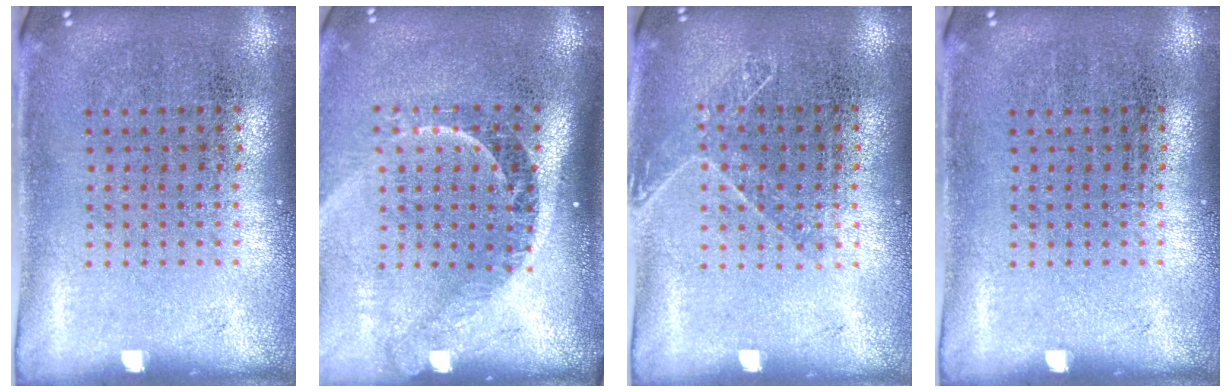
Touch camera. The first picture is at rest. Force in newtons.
{"total": 2.3, "press": 1.6, "slide": 1.6}
{"total": 1.1, "press": 0.9, "slide": 0.5}
{"total": 0.0}